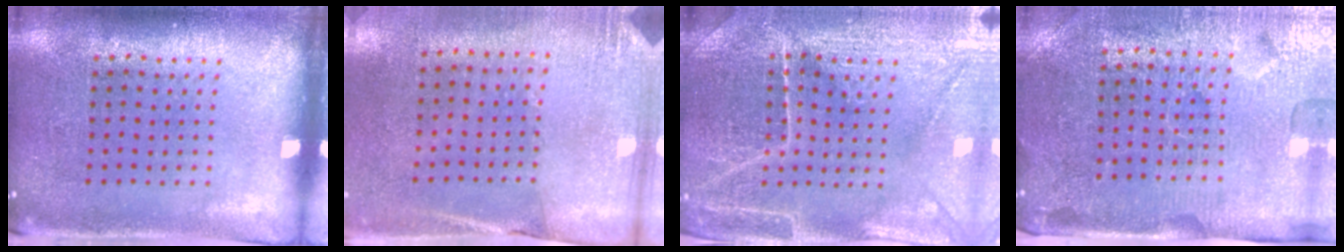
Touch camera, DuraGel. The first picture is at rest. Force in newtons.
{"total": 2.6, "press": 2.3, "slide": 1.2}
{"total": 4.1, "press": 4.0, "slide": 1.1}
{"total": 4.3, "press": 4.0, "slide": 1.5}